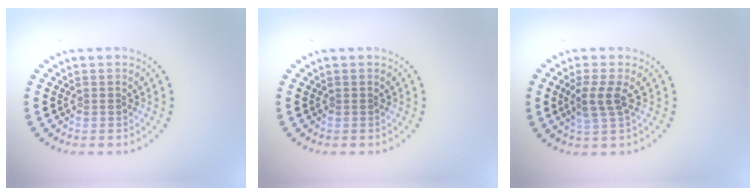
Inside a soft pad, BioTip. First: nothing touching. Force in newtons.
{"total": 0.0}
{"total": 2.3, "press": 2.0, "slide": 1.1}